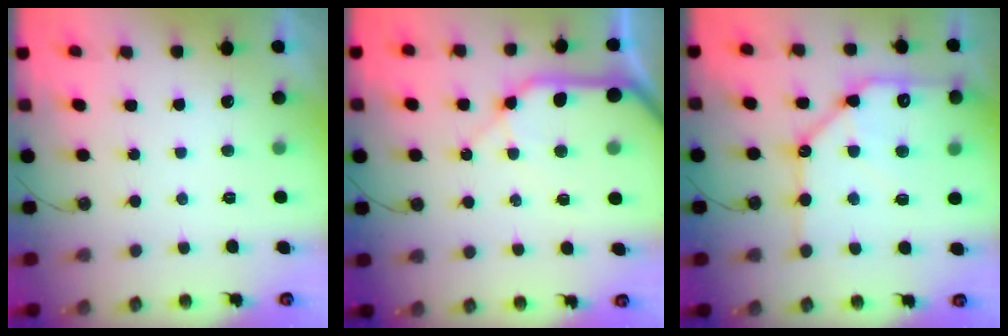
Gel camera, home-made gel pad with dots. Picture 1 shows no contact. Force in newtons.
{"total": 13.4, "press": 13.3, "slide": 1.7}
{"total": 18.8, "press": 18.7, "slide": 1.0}